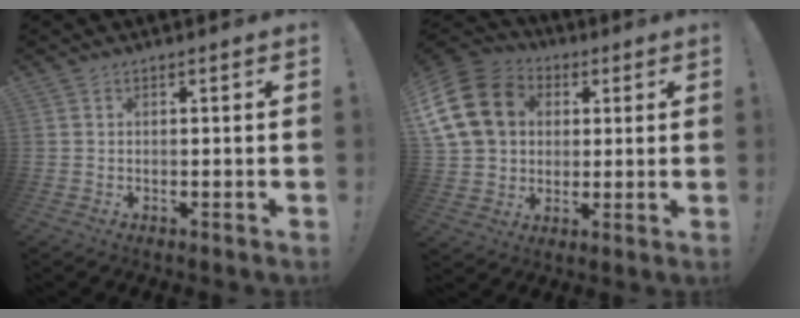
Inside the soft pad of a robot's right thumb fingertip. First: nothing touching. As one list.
[{"total": 19.3, "force": [4.4, 15.5, 10.5], "torque": [-0.182, -0.004, 0.097]}]